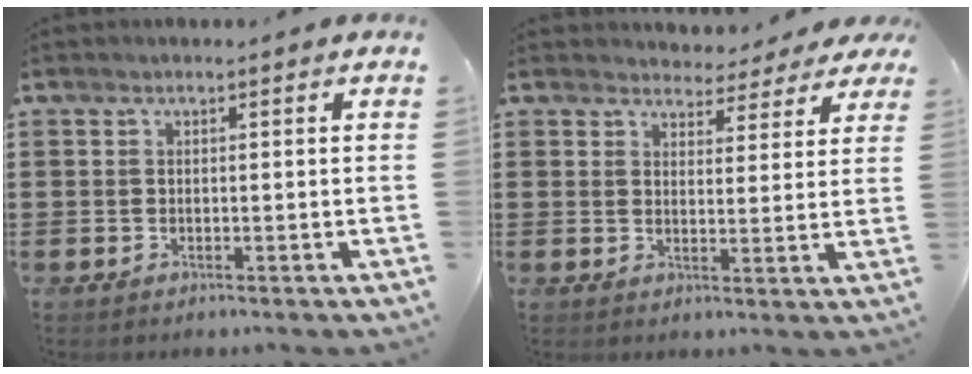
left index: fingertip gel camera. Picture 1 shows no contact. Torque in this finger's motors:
{"motor_torque": [2.14, 0.00, 0.18, -0.04]}